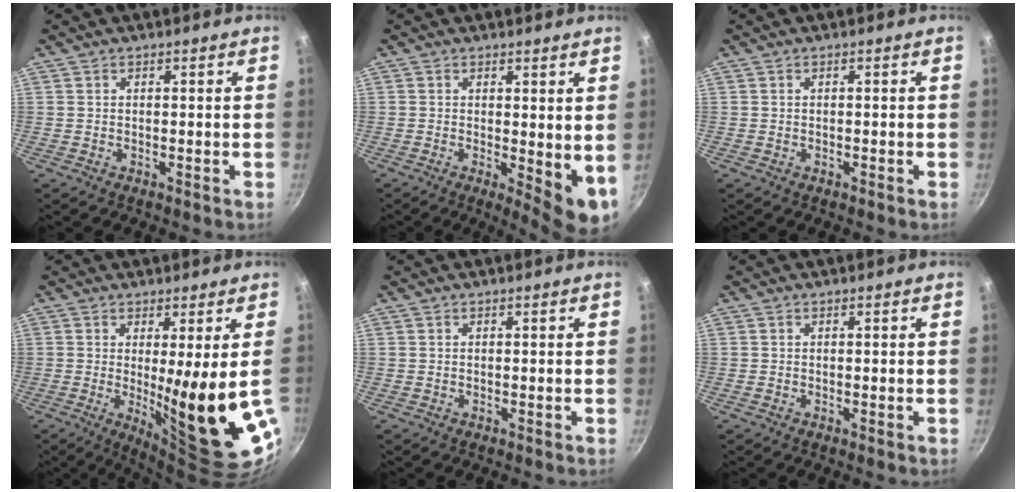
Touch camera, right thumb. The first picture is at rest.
{"total": 7.5, "force": [0.2, 2.8, 7.0], "torque": [-0.081, -0.014, 0.007]}
{"total": 0.0}
{"total": 14.9, "force": [-0.7, 1.7, 14.8], "torque": [-0.208, -0.038, 0.007]}
{"total": 0.0}
{"total": 0.0}